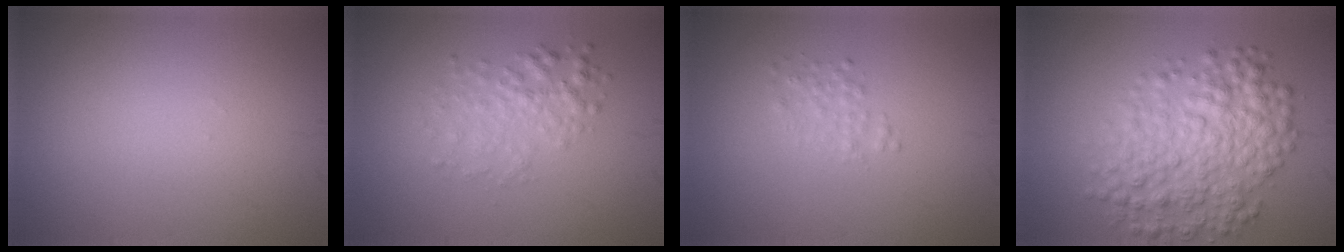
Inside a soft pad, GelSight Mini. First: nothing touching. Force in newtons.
{"total": 2.5, "press": 2.5, "slide": 0.0}
{"total": 1.3, "press": 1.3, "slide": 0.0}
{"total": 6.7, "press": 6.7, "slide": 0.1}